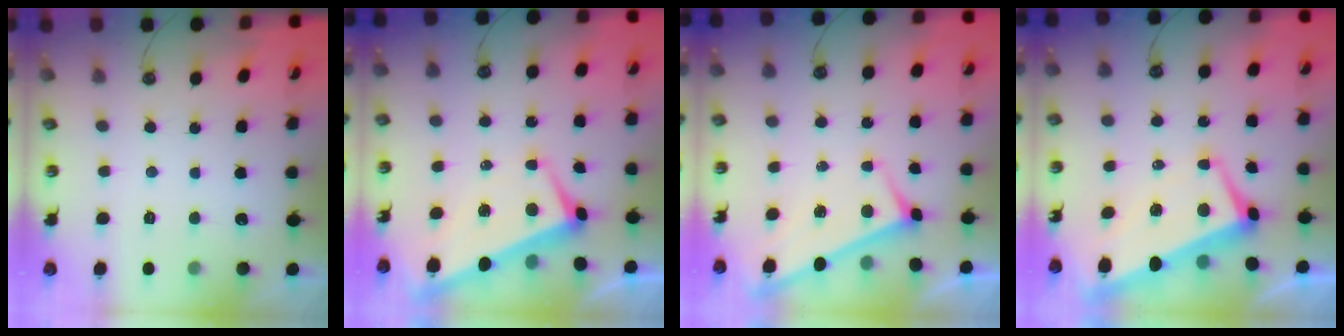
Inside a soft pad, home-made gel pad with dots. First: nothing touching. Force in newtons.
{"total": 1.6, "press": 1.2, "slide": 0.9}
{"total": 2.9, "press": 2.9, "slide": 0.3}
{"total": 1.8, "press": 1.1, "slide": 1.3}